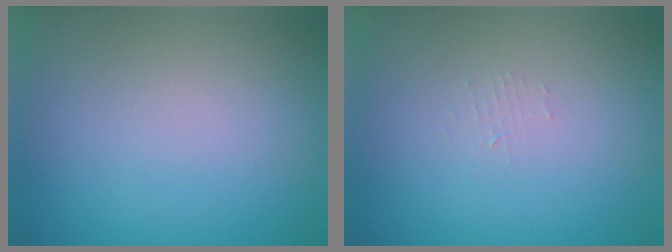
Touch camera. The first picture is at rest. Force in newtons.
{"total": 0.7, "press": 0.7, "slide": 0.1}